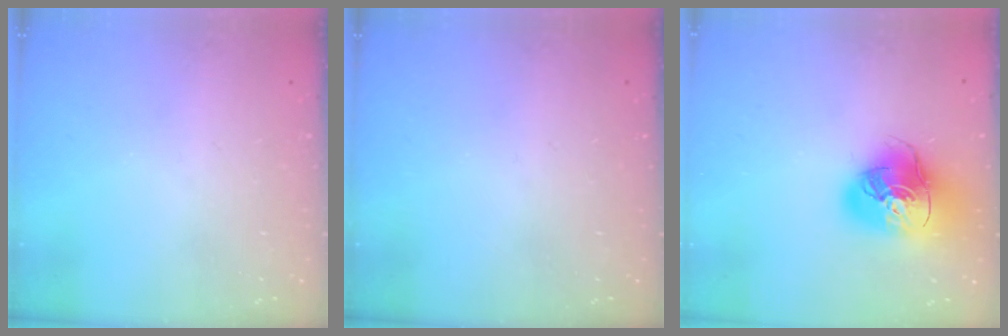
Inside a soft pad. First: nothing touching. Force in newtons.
{"total": 0.0}
{"total": 19.6, "press": 19.4, "slide": 2.7}